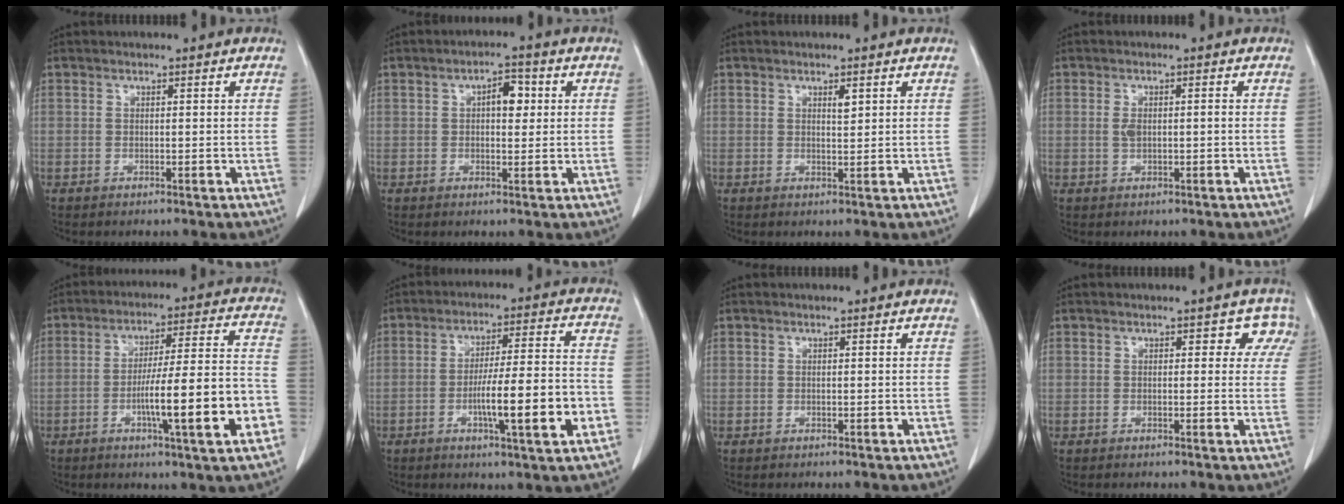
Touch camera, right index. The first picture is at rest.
{"total": 4.1, "force": [0.9, 1.9, 3.5], "torque": [-0.053, 0.011, 0.012]}
{"total": 1.2, "force": [0.7, 0.3, 1.0], "torque": [-0.018, -0.004, 0.011]}
{"total": 1.8, "force": [0.0, 0.8, 1.6], "torque": [-0.034, 0.006, 0.005]}
{"total": 15.3, "force": [-5.0, 0.8, 14.5], "torque": [-0.224, 0.008, -0.072]}
{"total": 12.8, "force": [-3.9, 0.9, 12.2], "torque": [-0.192, 0.004, -0.059]}
{"total": 0.0}
{"total": 3.1, "force": [1.4, 2.2, 1.7], "torque": [0.009, 0.008, 0.001]}